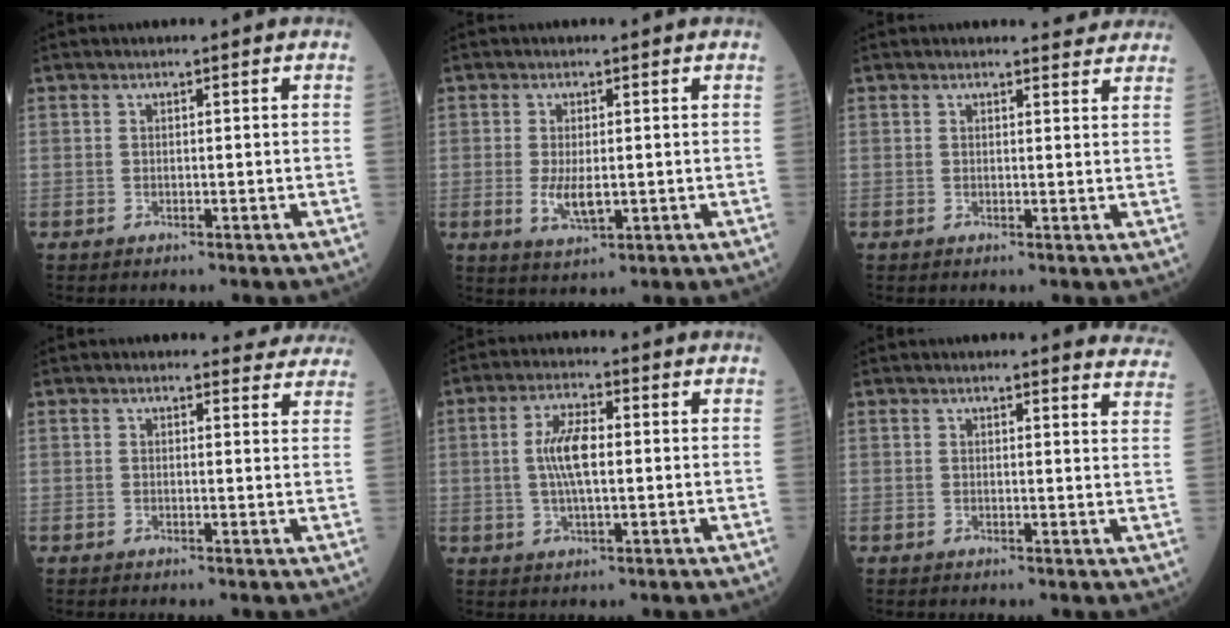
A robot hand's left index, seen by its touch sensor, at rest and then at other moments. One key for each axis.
{"total": 4.1, "fx": -0.4, "fy": 1.5, "fz": 3.8, "tx": -0.075, "ty": -0.008, "tz": -0.002}
{"total": 3.1, "fx": 3.0, "fy": 0.6, "fz": 0.1, "tx": -0.001, "ty": -0.005, "tz": 0.023}
{"total": 4.9, "fx": 4.7, "fy": 1.4, "fz": 0.1, "tx": 0.020, "ty": -0.009, "tz": 0.029}
{"total": 6.6, "fx": 0.3, "fy": 1.9, "fz": 6.3, "tx": -0.135, "ty": 0.006, "tz": 0.004}
{"total": 9.6, "fx": 9.5, "fy": 1.1, "fz": 1.0, "tx": 0.029, "ty": -0.046, "tz": 0.064}